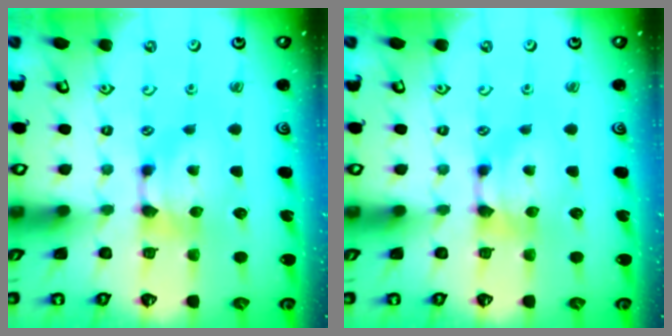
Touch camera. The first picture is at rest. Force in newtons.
{"total": 0.0}